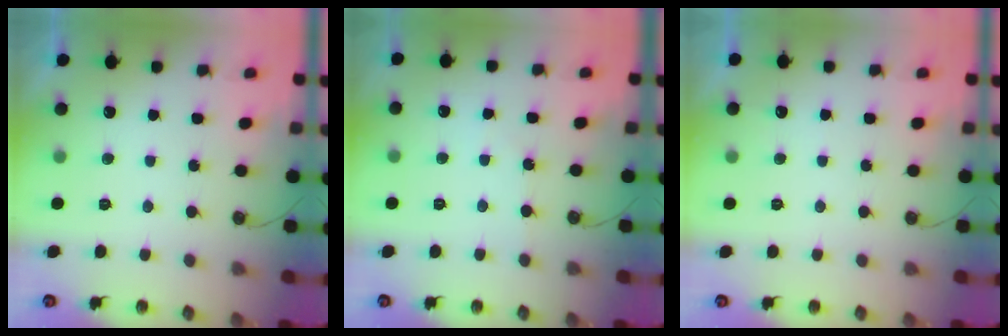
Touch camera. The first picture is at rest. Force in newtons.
{"total": 2.7, "press": 2.7, "slide": 0.4}
{"total": 2.9, "press": 2.9, "slide": 0.4}